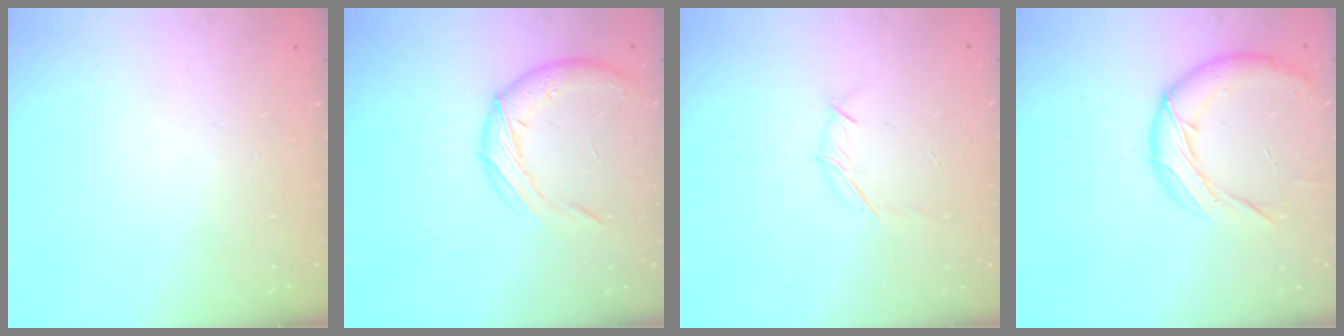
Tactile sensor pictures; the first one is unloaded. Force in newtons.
{"total": 10.8, "press": 10.8, "slide": 0.4}
{"total": 3.9, "press": 3.8, "slide": 0.8}
{"total": 13.1, "press": 13.0, "slide": 1.8}